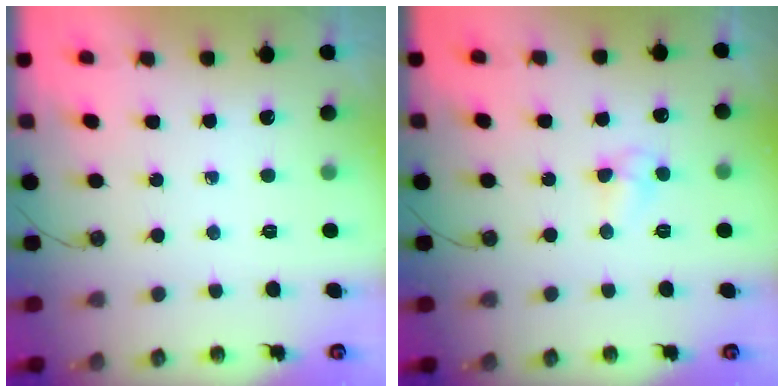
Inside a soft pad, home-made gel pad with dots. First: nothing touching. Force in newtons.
{"total": 5.6, "press": 5.6, "slide": 0.8}